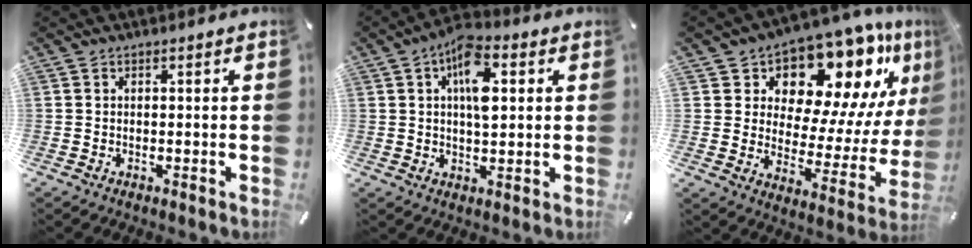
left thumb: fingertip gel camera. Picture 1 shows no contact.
{"total": 10.3, "force": [3.0, 5.0, 8.5], "torque": [-0.135, -0.001, 0.049]}
{"total": 14.4, "force": [10.8, 7.4, 6.0], "torque": [-0.082, -0.110, 0.179]}